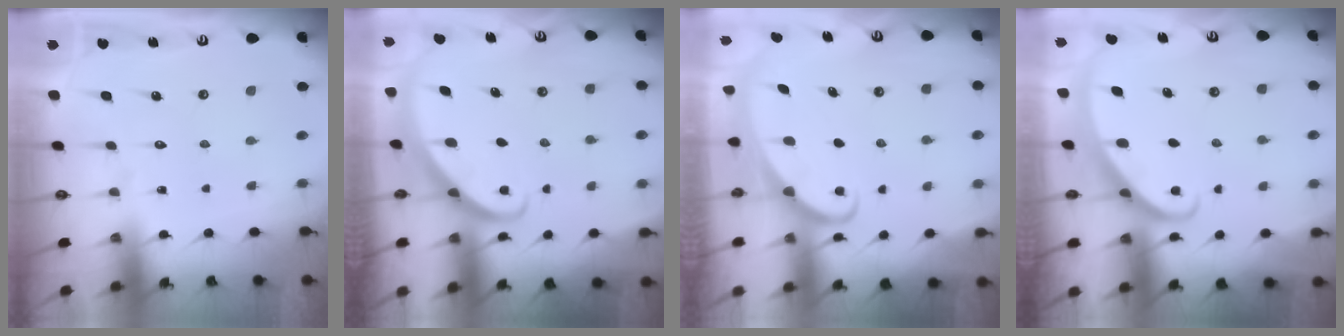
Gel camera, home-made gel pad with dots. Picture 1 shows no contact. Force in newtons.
{"total": 2.7, "press": 2.7, "slide": 0.2}
{"total": 2.4, "press": 2.3, "slide": 0.3}
{"total": 2.2, "press": 2.2, "slide": 0.2}